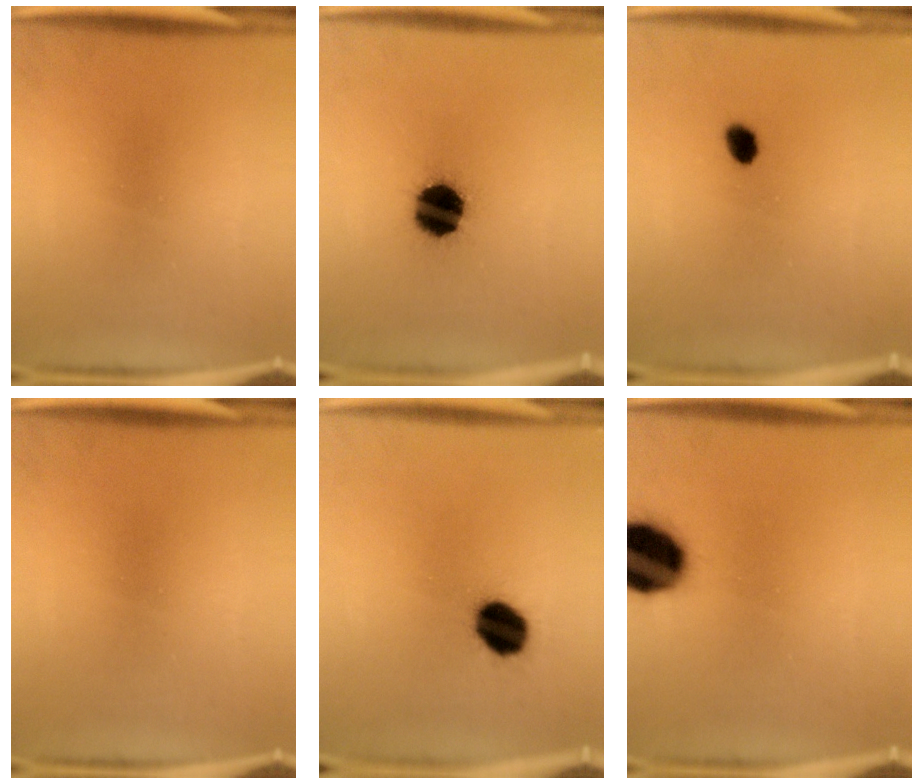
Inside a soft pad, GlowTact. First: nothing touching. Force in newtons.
{"total": 14.4}
{"total": 2.5}
{"total": 0.0}
{"total": 9.8}
{"total": 18.6}